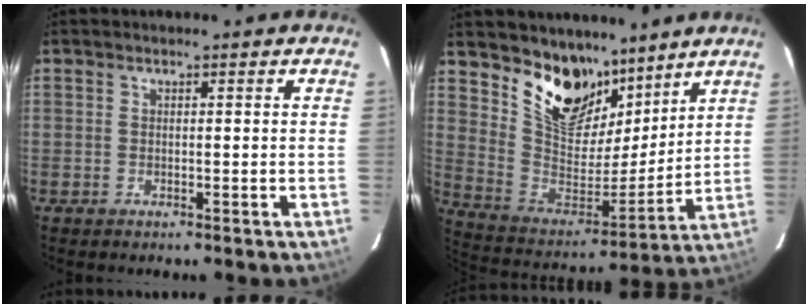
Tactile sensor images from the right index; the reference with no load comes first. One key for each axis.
{"total": 16.8, "fx": 11.8, "fy": 8.9, "fz": 8.1, "tx": -0.172, "ty": -0.011, "tz": 0.222}